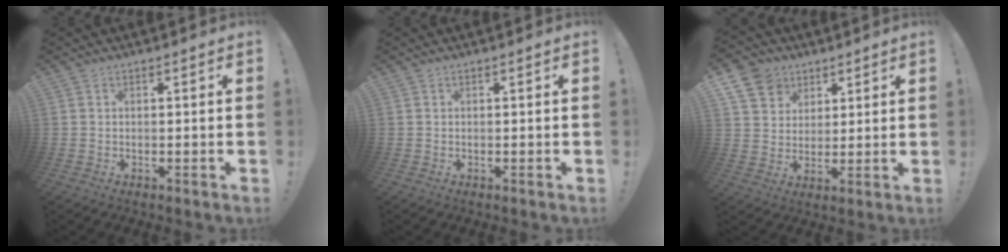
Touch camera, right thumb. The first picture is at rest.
{"total": 0.0}
{"total": 10.5, "force": [5.8, 8.1, 3.1], "torque": [-0.047, -0.036, 0.115]}